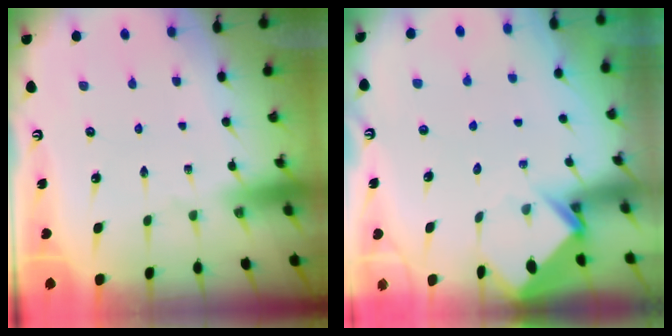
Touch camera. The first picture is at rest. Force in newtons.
{"total": 4.0, "press": 4.0, "slide": 0.2}